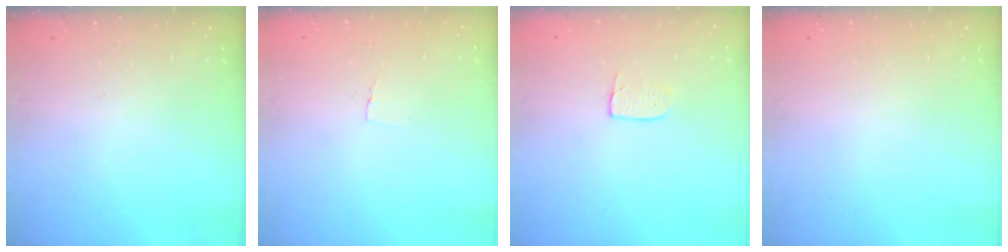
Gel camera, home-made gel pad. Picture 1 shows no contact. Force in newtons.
{"total": 2.3, "press": 2.3, "slide": 0.1}
{"total": 3.5, "press": 3.5, "slide": 0.2}
{"total": 0.0}